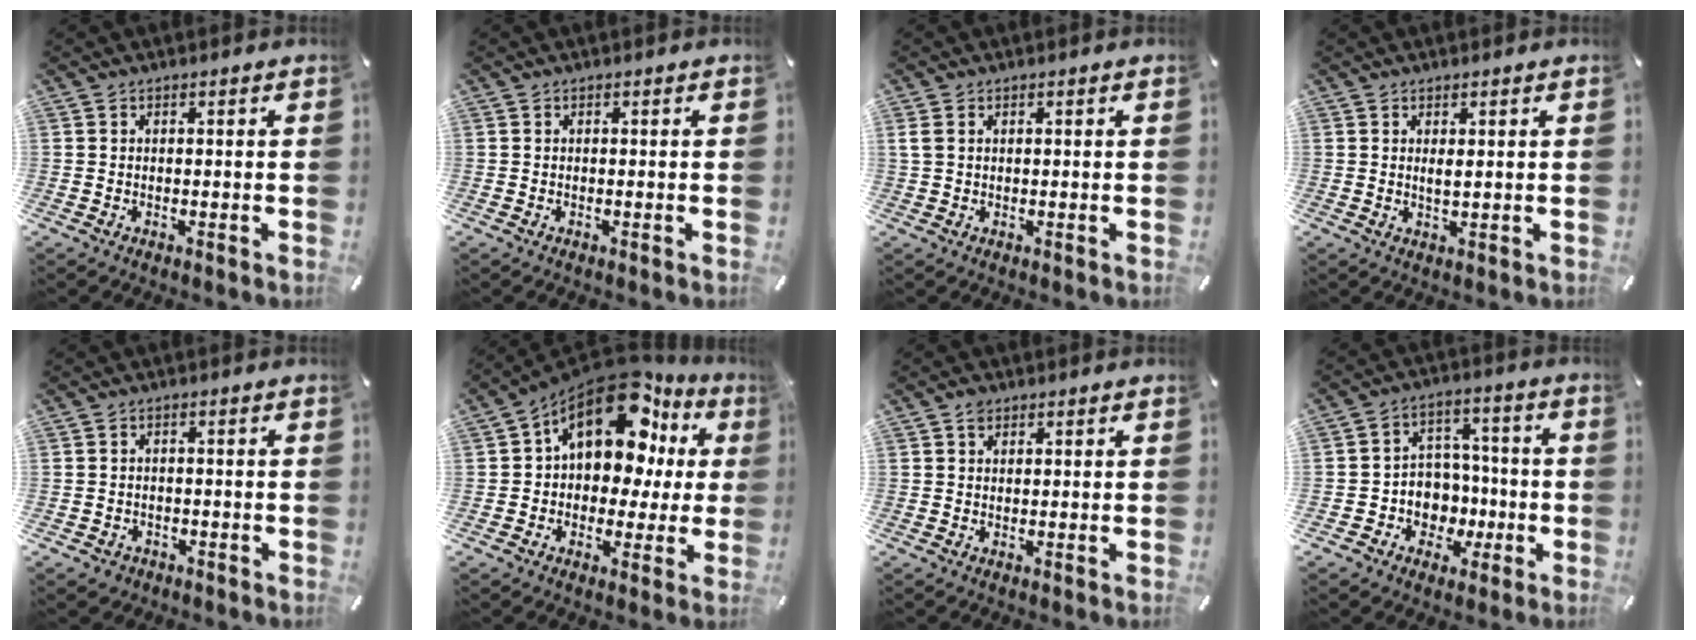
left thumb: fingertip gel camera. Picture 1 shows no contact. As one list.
[{"total": 0.0}, {"total": 1.7, "force": [0.6, 1.2, 1.0], "torque": [-0.021, 0.003, 0.011]}, {"total": 1.8, "force": [0.6, 0.4, 1.7], "torque": [-0.026, -0.004, 0.008]}, {"total": 2.1, "force": [-1.0, 1.8, 0.6], "torque": [-0.010, 0.006, -0.022]}, {"total": 17.7, "force": [8.7, 10.5, 11.4], "torque": [-0.187, -0.056, 0.151]}, {"total": 1.7, "force": [1.1, 1.2, 0.7], "torque": [-0.007, -0.003, 0.018]}, {"total": 9.0, "force": [-2.0, 8.7, 1.5], "torque": [-0.021, 0.013, -0.022]}]